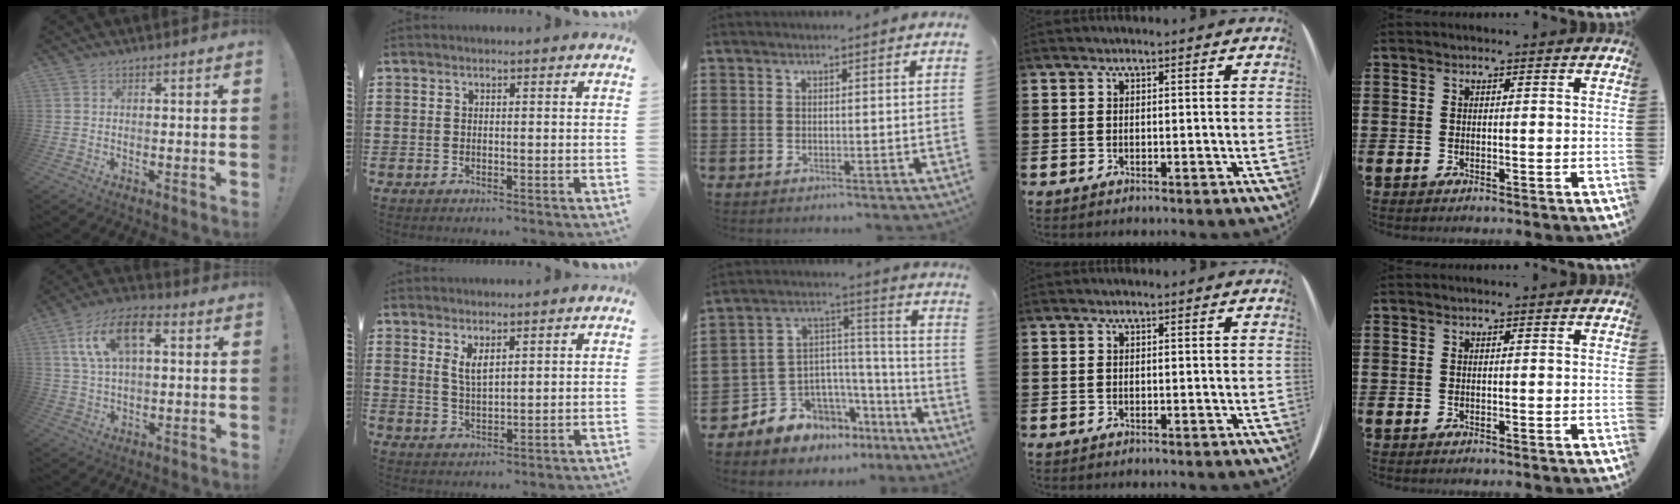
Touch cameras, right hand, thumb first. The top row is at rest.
{"thumb": {"total": 13.4, "force": [4.4, 7.2, 10.4], "torque": [-0.194, 0.007, 0.082]}, "index": {"total": 3.0, "force": [1.7, 1.1, 2.3], "torque": [-0.048, 0.003, 0.031]}, "middle": {"total": 6.7, "force": [-4.7, 4.8, -0.5], "torque": [-0.023, -0.008, -0.088]}}